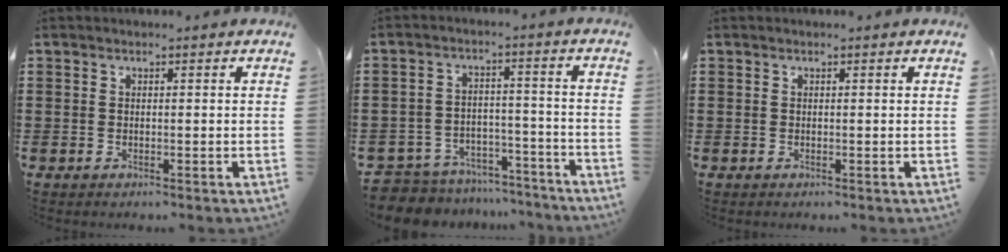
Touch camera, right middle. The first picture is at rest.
{"total": 6.4, "force": [-6.3, 1.2, 0.2], "torque": [-0.016, 0.015, -0.132]}
{"total": 0.0}